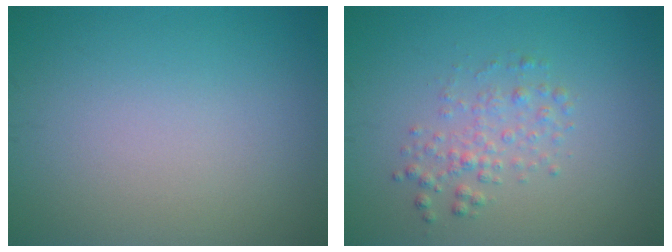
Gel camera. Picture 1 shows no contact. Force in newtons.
{"total": 2.0, "press": 2.0, "slide": 0.1}